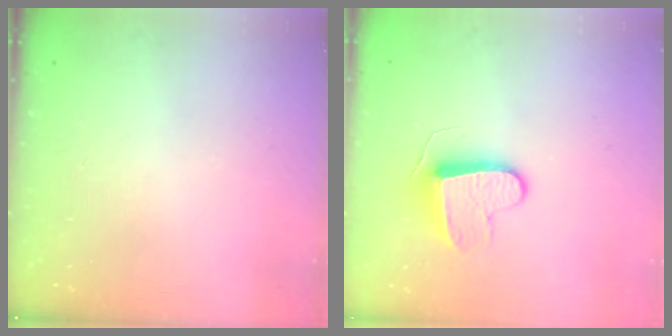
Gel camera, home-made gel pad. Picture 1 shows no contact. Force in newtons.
{"total": 9.3, "press": 9.3, "slide": 0.5}